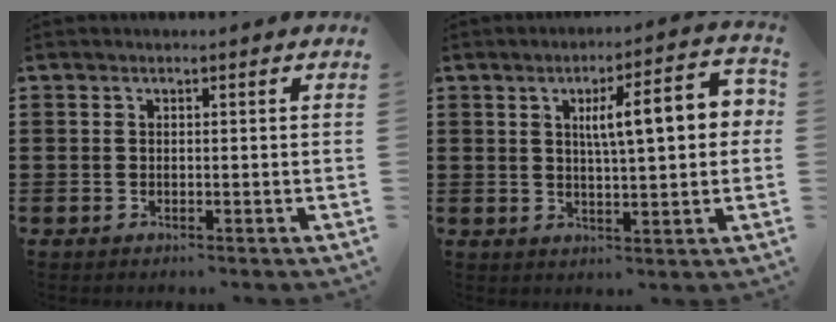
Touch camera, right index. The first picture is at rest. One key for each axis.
{"total": 9.6, "fx": 2.1, "fy": 2.1, "fz": 9.1, "tx": -0.158, "ty": 0.004, "tz": 0.028}